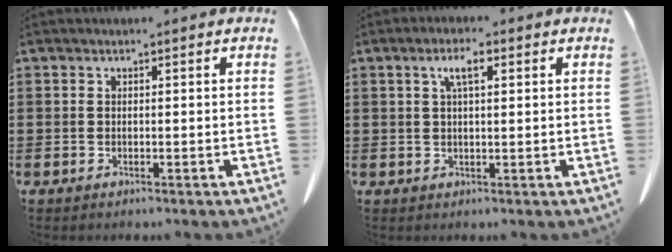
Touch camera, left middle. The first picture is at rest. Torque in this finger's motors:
{"motor_torque": [1.76, 0.38, 0.13, 0.07]}